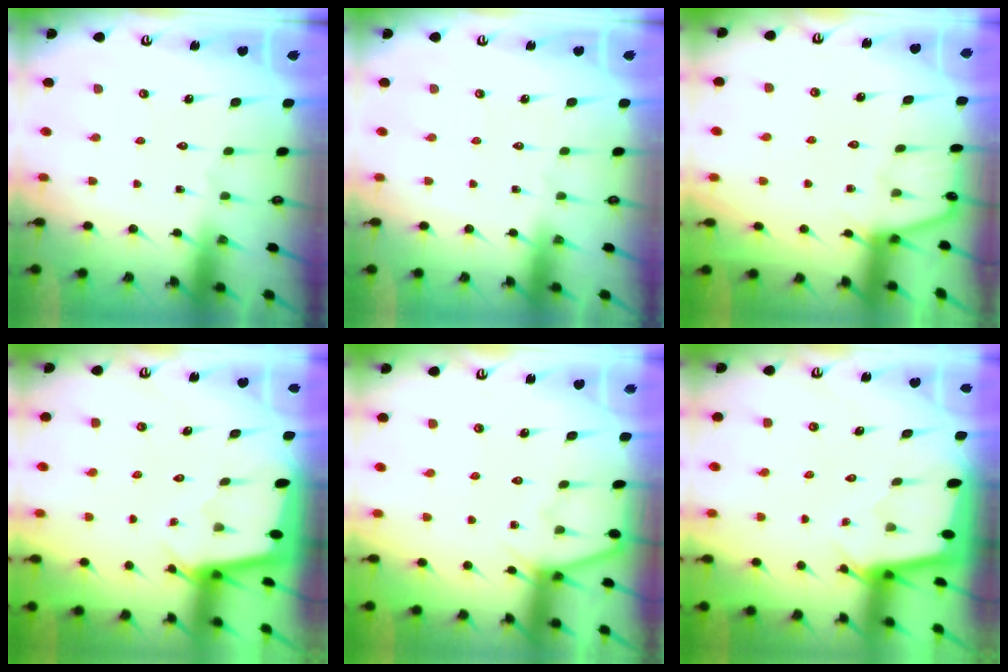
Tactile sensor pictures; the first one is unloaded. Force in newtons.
{"total": 0.0}
{"total": 3.2, "press": 3.1, "slide": 0.4}
{"total": 2.1, "press": 2.1, "slide": 0.1}
{"total": 5.7, "press": 5.7, "slide": 0.5}
{"total": 2.1, "press": 2.1, "slide": 0.1}